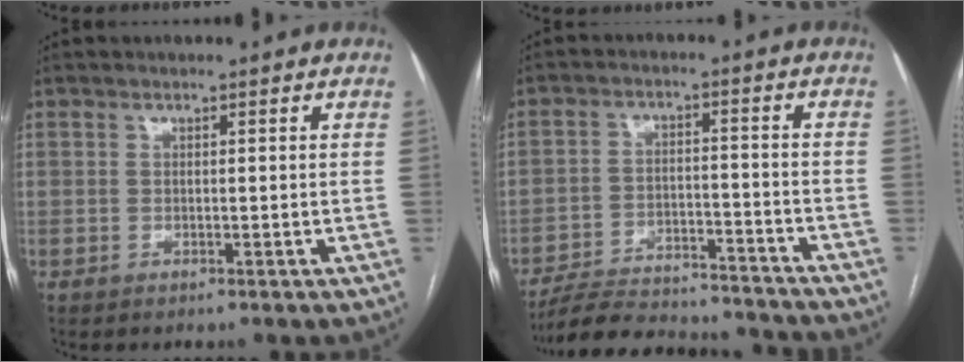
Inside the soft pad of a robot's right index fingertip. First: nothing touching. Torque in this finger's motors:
{"motor_torque": [-0.36, -0.87, -1.05, -0.21]}